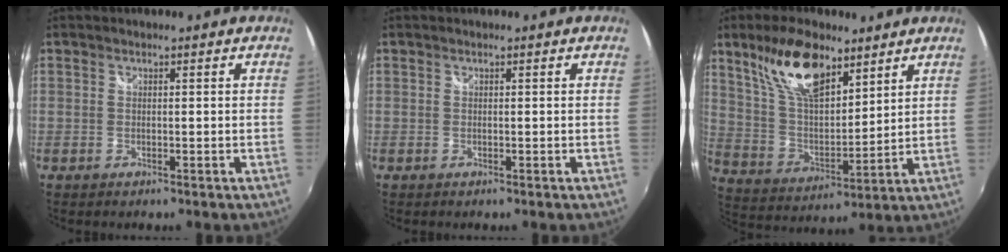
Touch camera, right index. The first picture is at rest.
{"total": 0.0}
{"total": 16.0, "force": [10.2, 6.8, 10.4], "torque": [-0.198, 0.018, 0.198]}